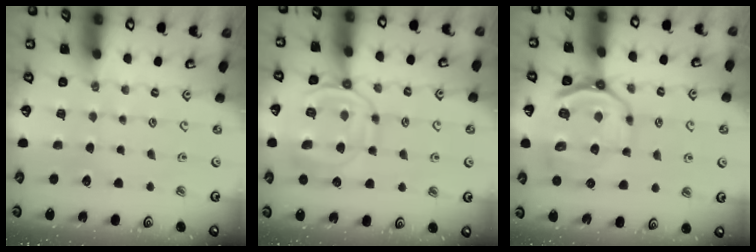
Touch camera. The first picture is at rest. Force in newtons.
{"total": 12.7, "press": 12.7, "slide": 1.0}
{"total": 13.5, "press": 13.3, "slide": 2.7}